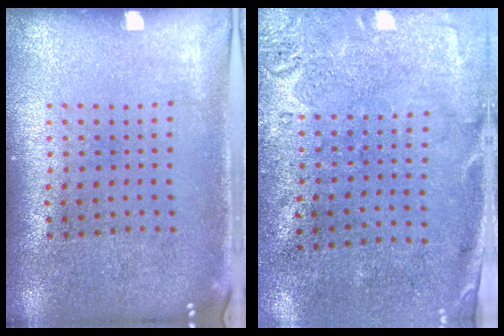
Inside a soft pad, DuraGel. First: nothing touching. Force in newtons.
{"total": 2.8, "press": 2.2, "slide": 1.7}